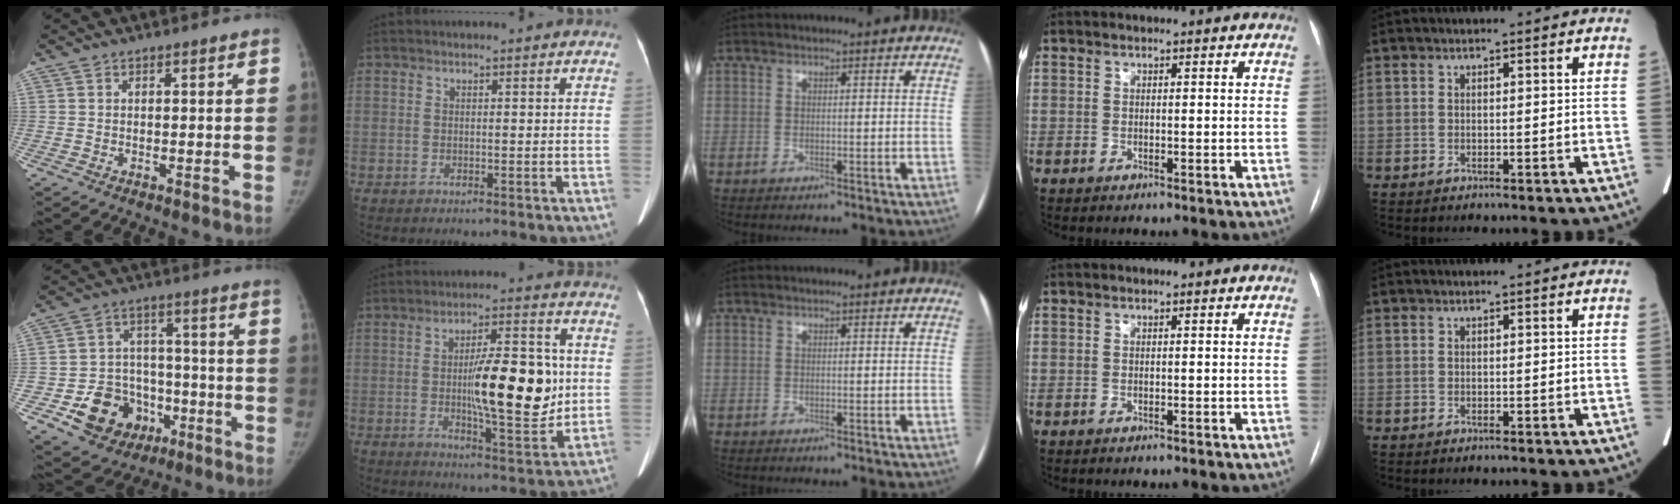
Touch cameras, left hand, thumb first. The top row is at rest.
{"thumb": {"total": 15.0, "force": [-6.4, 11.9, 6.5], "torque": [-0.072, 0.051, -0.094]}, "index": {"total": 13.6, "force": [0.2, 3.5, 13.1], "torque": [-0.209, 0.003, 0.006]}}